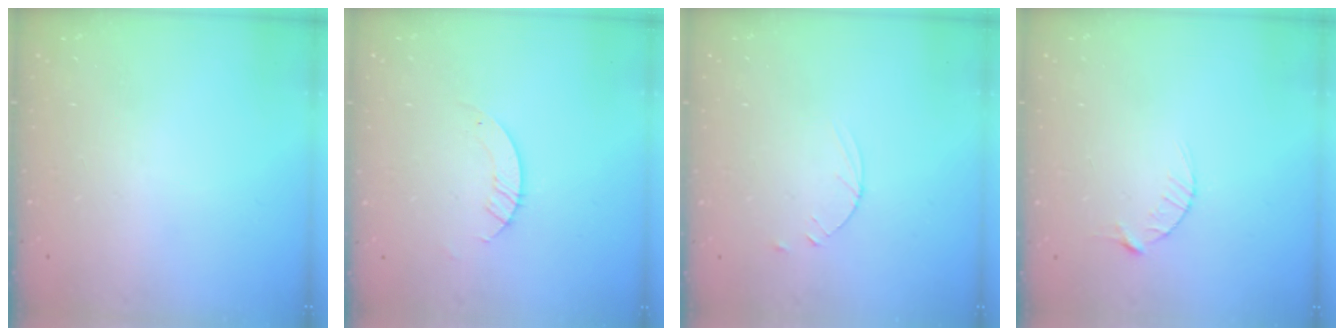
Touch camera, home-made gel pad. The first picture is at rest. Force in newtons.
{"total": 2.8, "press": 2.8, "slide": 0.2}
{"total": 4.5, "press": 4.4, "slide": 0.4}
{"total": 2.9, "press": 2.9, "slide": 0.4}